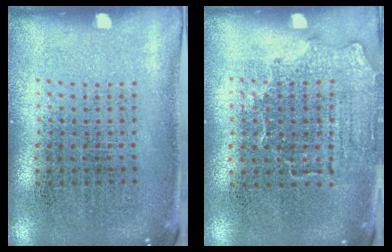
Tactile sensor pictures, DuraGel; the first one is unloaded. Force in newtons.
{"total": 1.4, "press": 1.2, "slide": 0.7}